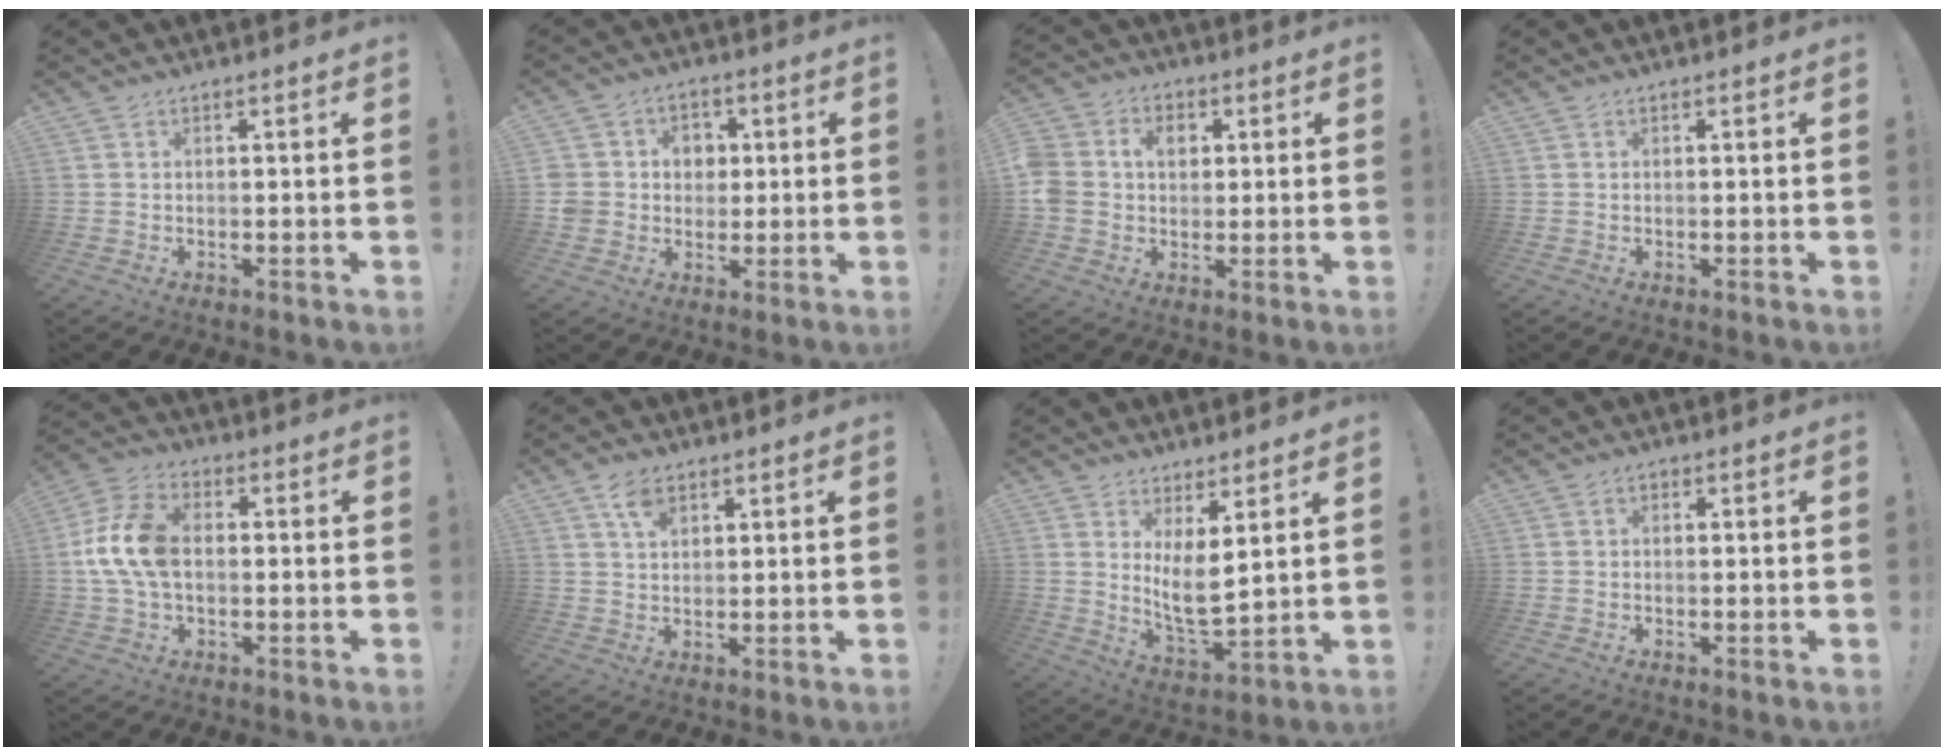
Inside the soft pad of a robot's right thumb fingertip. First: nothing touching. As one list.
[{"total": 7.8, "force": [-0.2, 7.6, 1.7], "torque": [-0.030, 0.005, 0.003]}, {"total": 9.2, "force": [1.6, 7.6, 4.9], "torque": [-0.093, 0.004, 0.030]}, {"total": 0.0}, {"total": 13.1, "force": [0.1, 8.3, 10.1], "torque": [-0.199, 0.006, 0.003]}, {"total": 5.0, "force": [2.8, 2.5, 3.3], "torque": [-0.053, -0.011, 0.050]}, {"total": 9.1, "force": [3.8, 2.6, 7.9], "torque": [-0.143, -0.041, 0.068]}, {"total": 0.5, "force": [-0.4, 0.3, 0.0], "torque": [0.001, 0.001, -0.007]}]